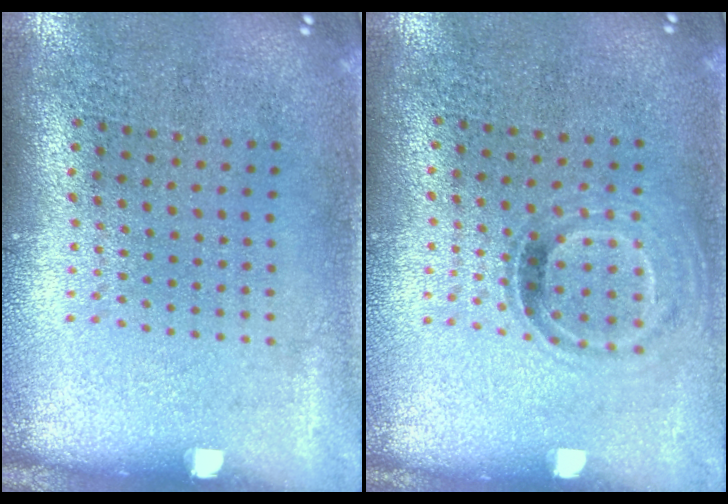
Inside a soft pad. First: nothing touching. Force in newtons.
{"total": 0.9, "press": 0.8, "slide": 0.4}